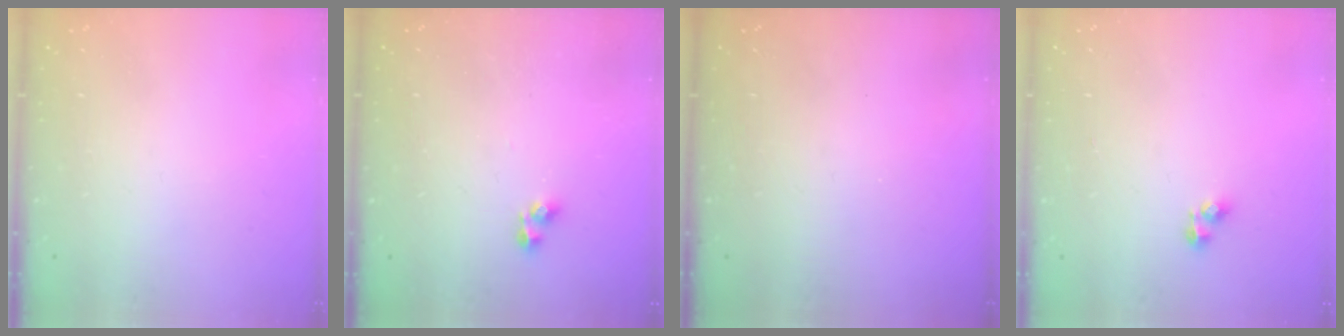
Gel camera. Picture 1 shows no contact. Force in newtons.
{"total": 4.2, "press": 4.1, "slide": 0.2}
{"total": 0.0}
{"total": 2.8, "press": 2.8, "slide": 0.3}